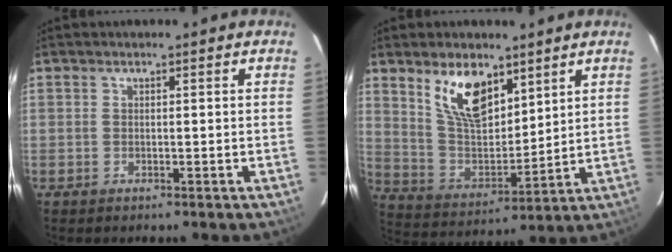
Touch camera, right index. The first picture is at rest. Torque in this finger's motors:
{"motor_torque": [0.73, 0.69, 0.29, 0.10]}